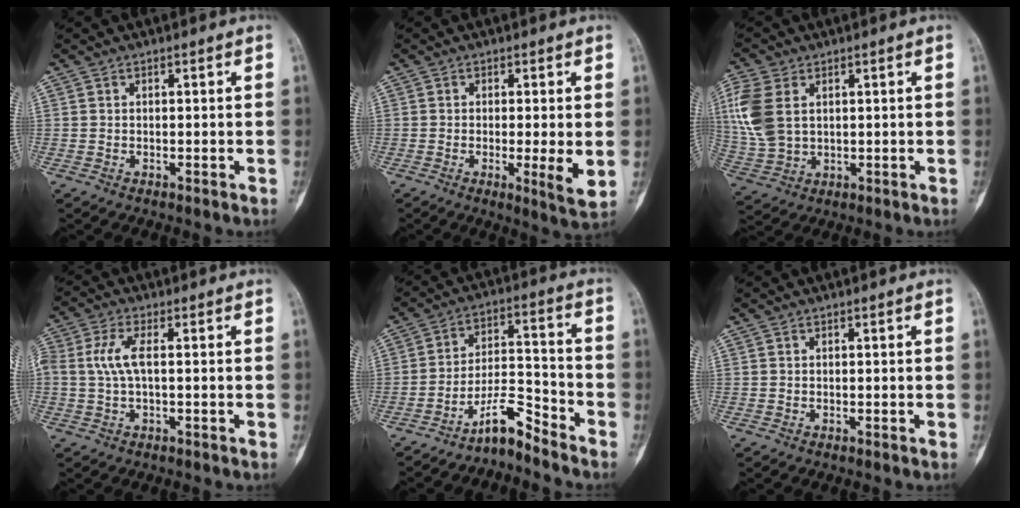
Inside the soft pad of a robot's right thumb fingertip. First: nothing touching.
{"total": 5.8, "force": [-0.5, 0.8, 5.7], "torque": [-0.093, -0.018, -0.012]}
{"total": 11.6, "force": [3.1, 7.6, 8.2], "torque": [-0.198, -0.001, 0.070]}
{"total": 5.2, "force": [0.3, 2.1, 4.8], "torque": [-0.130, 0.013, 0.004]}
{"total": 7.6, "force": [-6.5, 1.4, 3.6], "torque": [-0.061, 0.076, -0.120]}
{"total": 0.0}